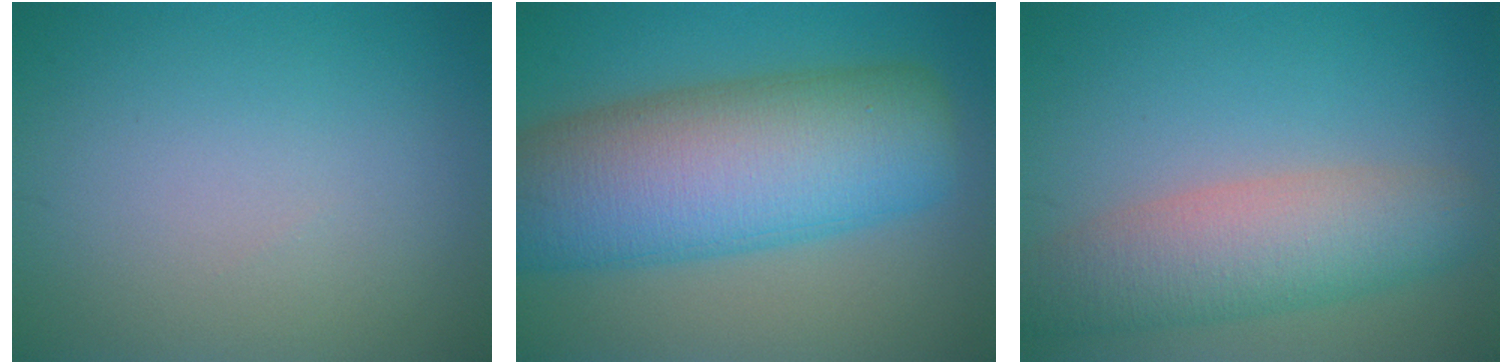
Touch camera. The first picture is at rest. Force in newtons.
{"total": 13.4, "press": 13.4, "slide": 0.5}
{"total": 6.5, "press": 6.5, "slide": 0.2}